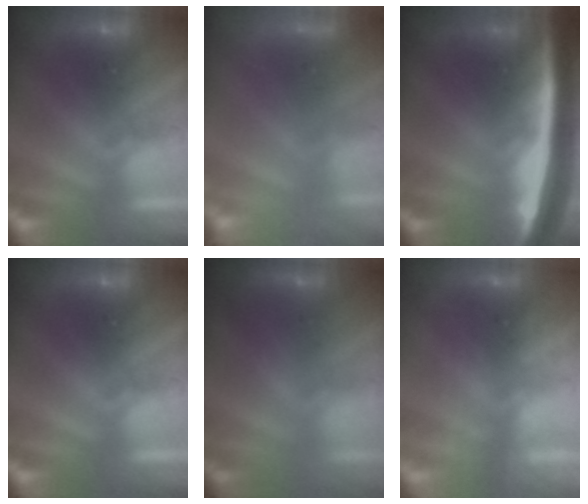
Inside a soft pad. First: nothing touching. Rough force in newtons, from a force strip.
{"total": 6.9}
{"total": 7.8}
{"total": 0.0}
{"total": 3.1}
{"total": 2.2}